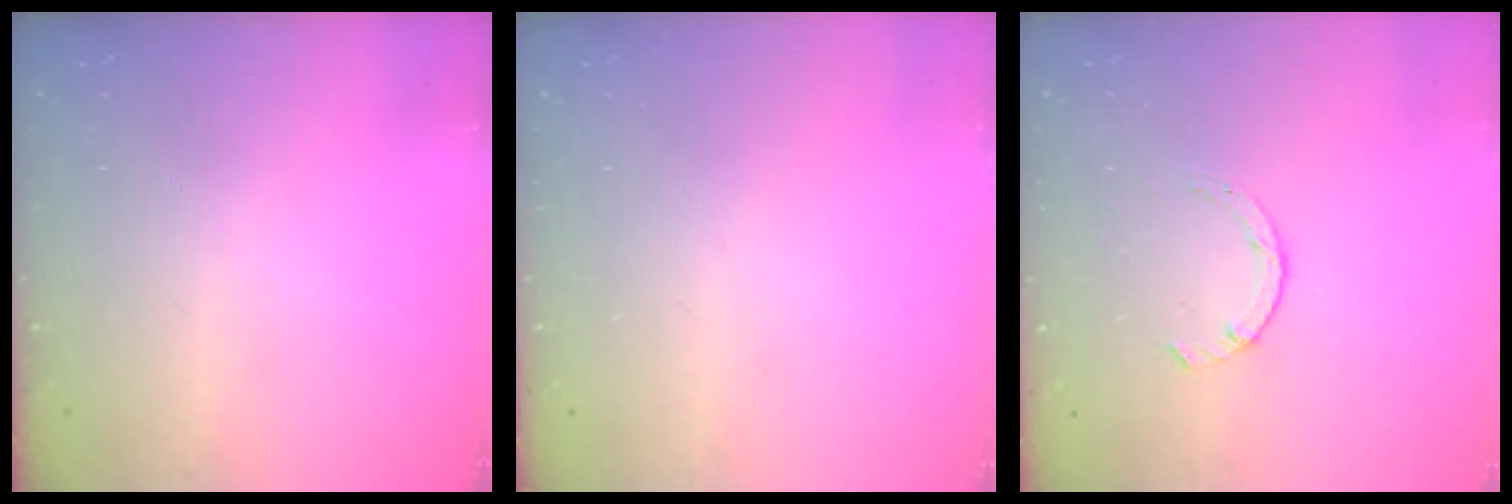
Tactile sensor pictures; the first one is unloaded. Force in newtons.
{"total": 0.0}
{"total": 2.2, "press": 2.1, "slide": 0.4}